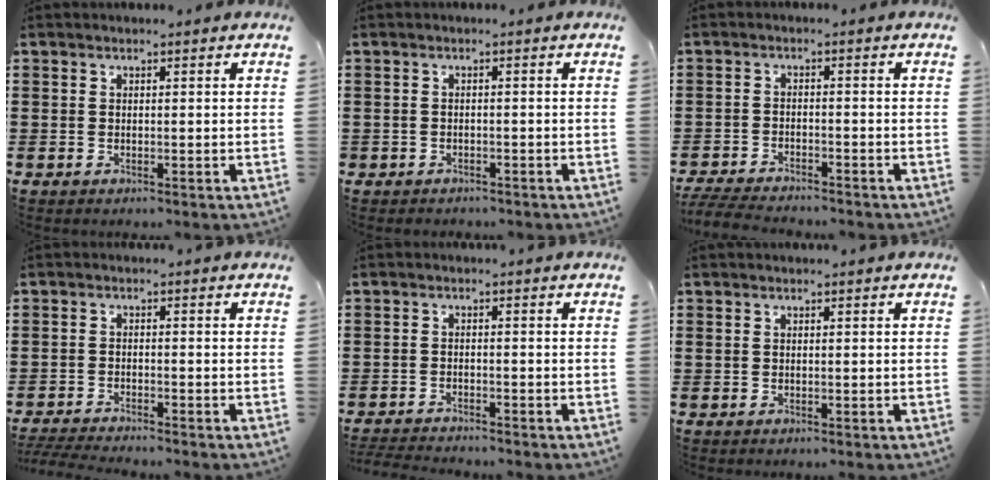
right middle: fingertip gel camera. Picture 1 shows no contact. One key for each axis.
{"total": 1.1, "fx": -0.9, "fy": 0.5, "fz": -0.1, "tx": -0.001, "ty": 0.004, "tz": -0.022}
{"total": 4.2, "fx": -4.0, "fy": 0.3, "fz": 1.0, "tx": -0.031, "ty": -0.007, "tz": -0.084}
{"total": 2.8, "fx": -2.7, "fy": -0.1, "fz": 0.6, "tx": -0.019, "ty": -0.003, "tz": -0.057}
{"total": 2.4, "fx": -2.4, "fy": 0.0, "fz": 0.2, "tx": -0.014, "ty": -0.006, "tz": -0.052}
{"total": 0.0}